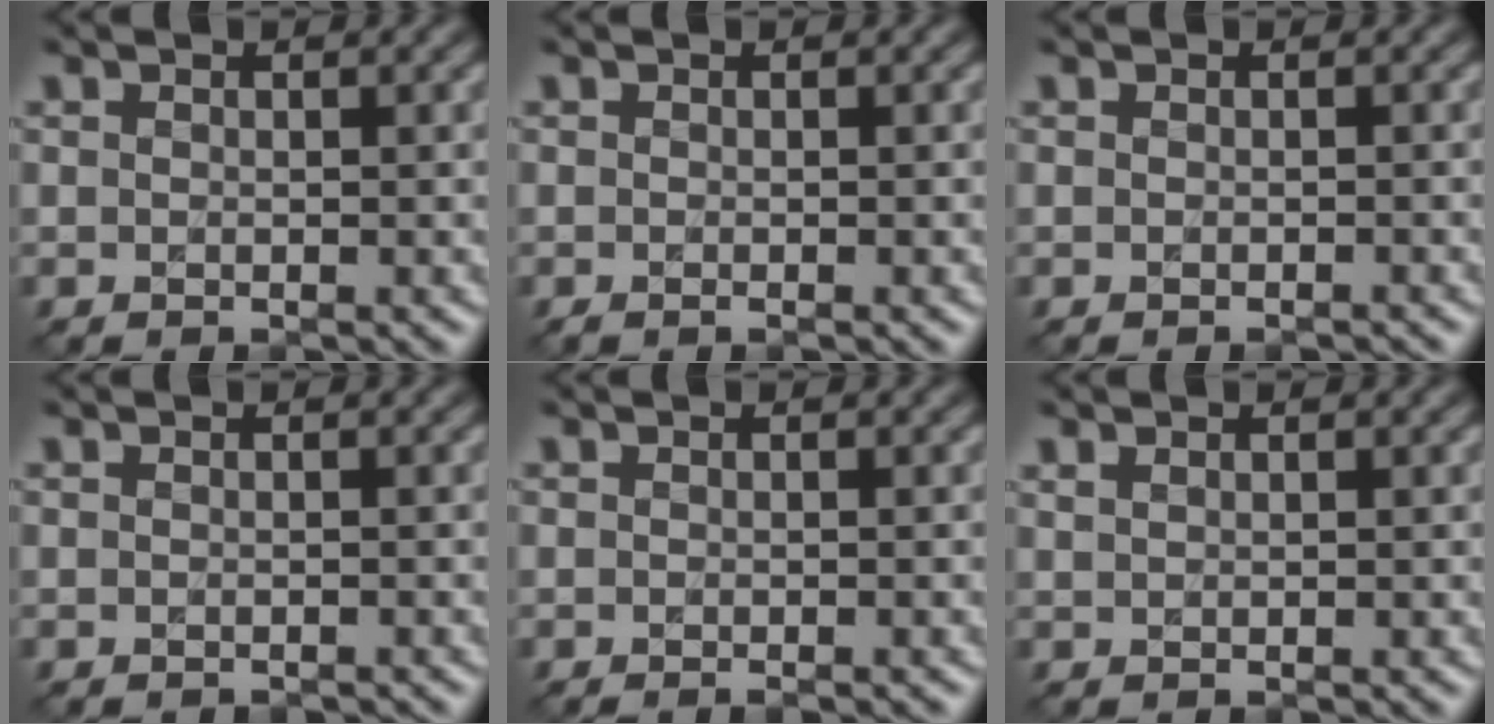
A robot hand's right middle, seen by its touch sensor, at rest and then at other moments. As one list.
[{"total": 0.5, "force": [-0.3, 0.1, 0.4], "torque": [-0.007, -0.002, -0.005]}, {"total": 0.8, "force": [-0.7, 0.0, 0.2], "torque": [0.000, 0.000, -0.011]}, {"total": 0.6, "force": [-0.6, 0.0, 0.1], "torque": [0.001, -0.003, -0.010]}, {"total": 0.9, "force": [-0.7, 0.1, 0.6], "torque": [-0.005, -0.001, -0.009]}, {"total": 0.6, "force": [0.5, 0.3, 0.3], "torque": [-0.008, 0.001, 0.013]}]